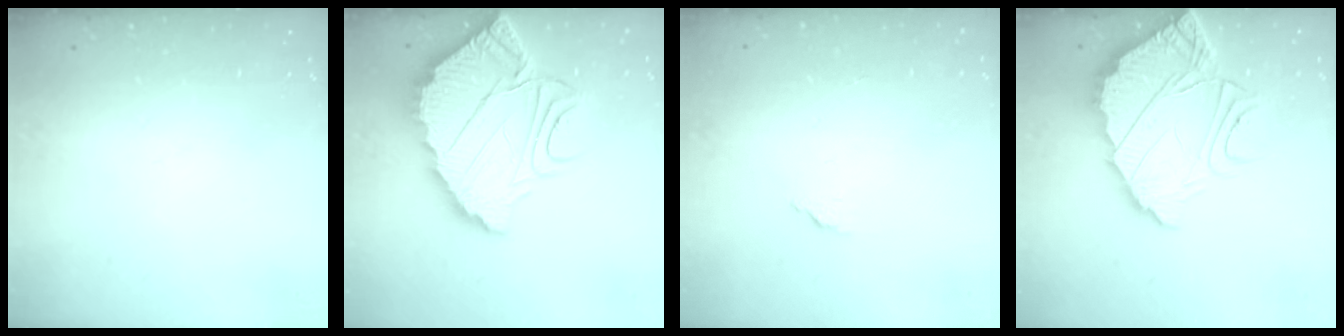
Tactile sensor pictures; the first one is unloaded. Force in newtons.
{"total": 16.1, "press": 16.0, "slide": 1.5}
{"total": 1.7, "press": 1.7, "slide": 0.1}
{"total": 12.8, "press": 12.7, "slide": 1.1}